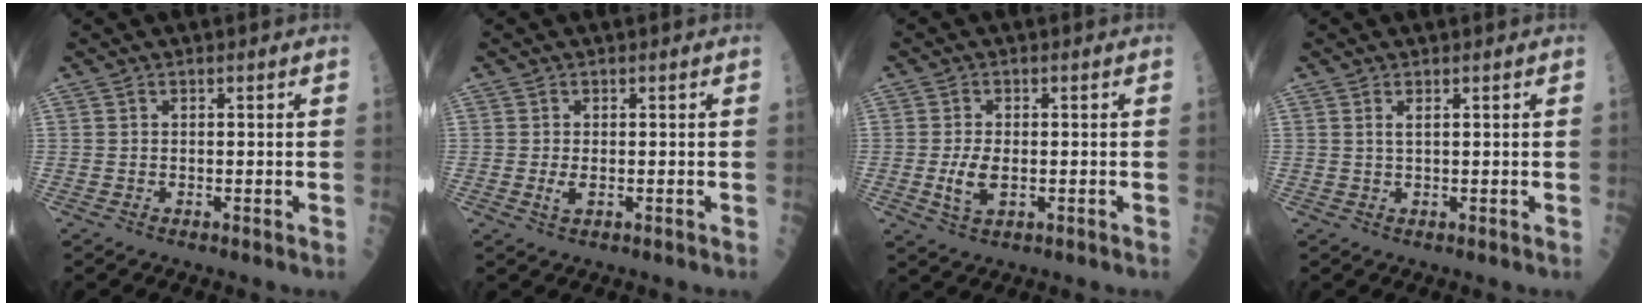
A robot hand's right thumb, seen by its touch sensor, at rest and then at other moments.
{"total": 1.7, "force": [-0.3, 0.7, 1.5], "torque": [-0.031, -0.004, -0.003]}
{"total": 4.7, "force": [-0.7, 2.4, 4.0], "torque": [-0.076, -0.006, -0.010]}
{"total": 1.0, "force": [0.4, 0.2, 0.9], "torque": [-0.024, -0.002, 0.010]}